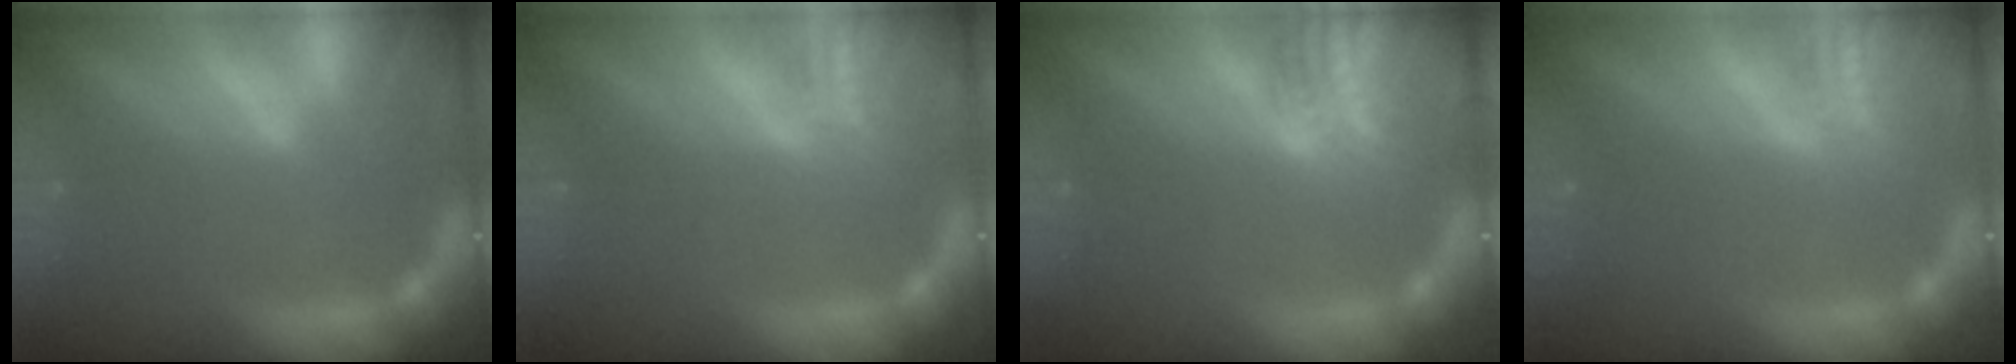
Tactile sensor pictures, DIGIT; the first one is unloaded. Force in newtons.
{"total": 3.4}
{"total": 7.5}
{"total": 3.9}